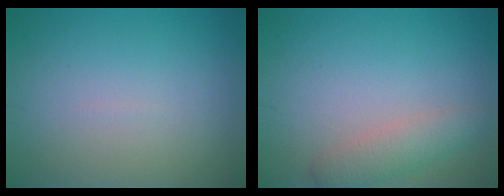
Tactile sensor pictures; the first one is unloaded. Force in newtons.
{"total": 2.6, "press": 2.6, "slide": 0.1}